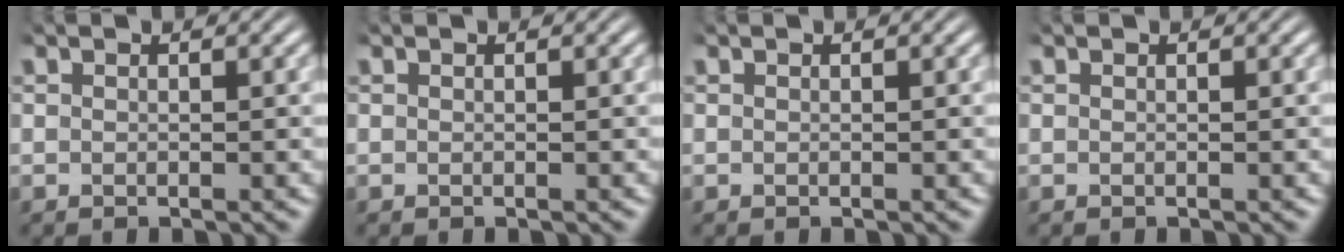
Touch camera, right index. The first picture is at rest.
{"total": 0.0}
{"total": 0.0}
{"total": 0.0}